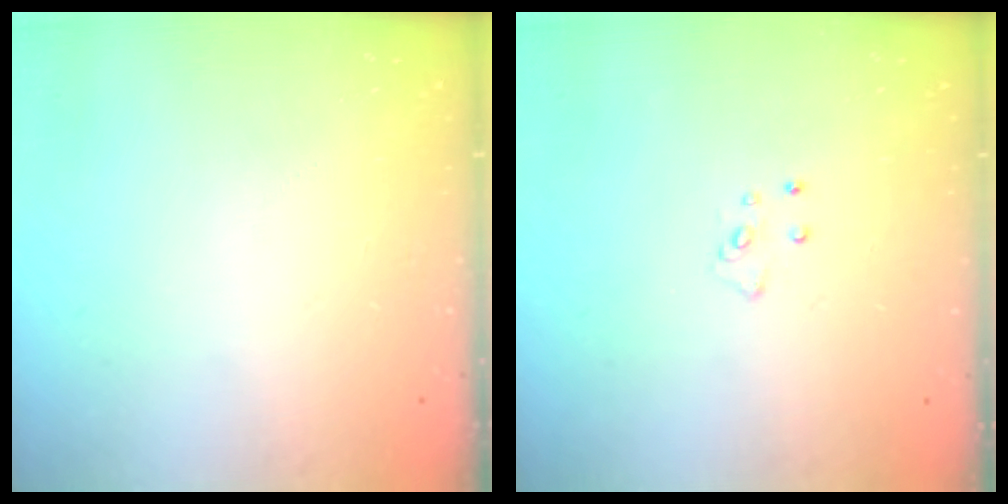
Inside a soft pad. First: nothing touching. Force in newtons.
{"total": 4.1, "press": 4.1, "slide": 0.4}